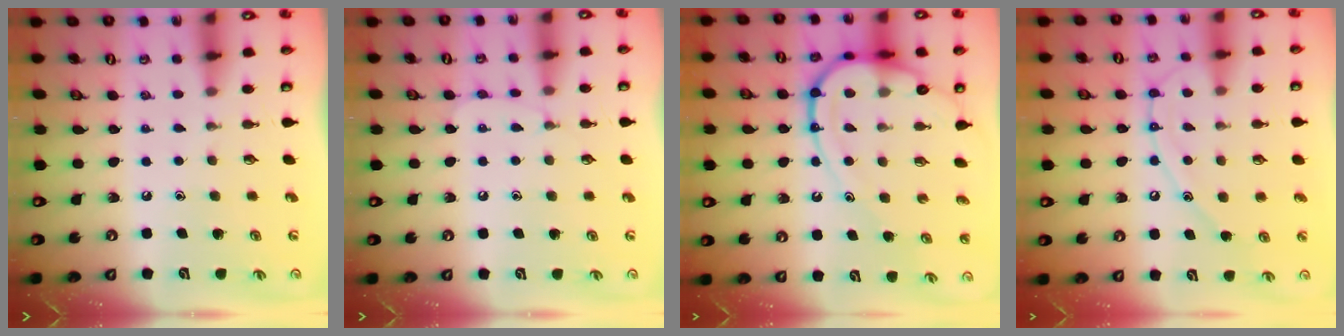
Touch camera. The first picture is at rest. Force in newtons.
{"total": 6.4, "press": 6.3, "slide": 0.7}
{"total": 15.2, "press": 15.2, "slide": 1.4}
{"total": 11.2, "press": 11.1, "slide": 1.1}